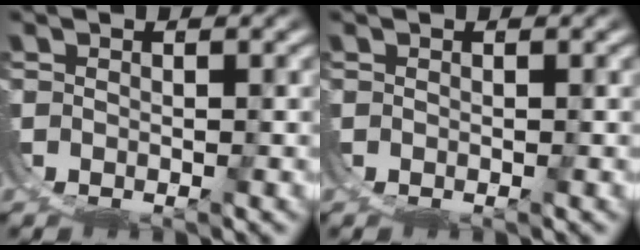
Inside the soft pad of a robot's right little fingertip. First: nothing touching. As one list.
[{"total": 0.0}]